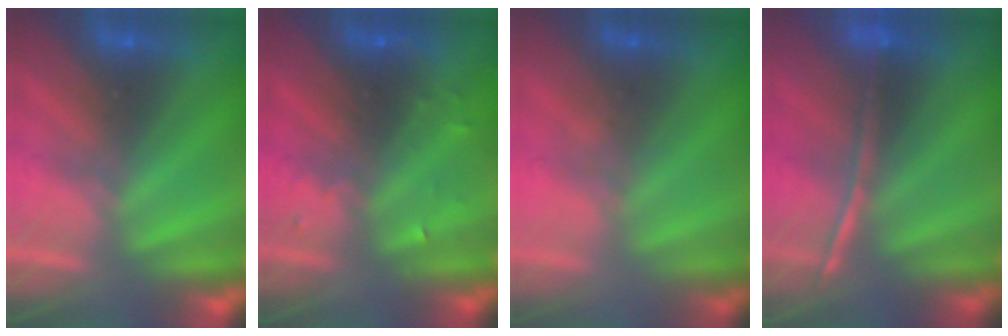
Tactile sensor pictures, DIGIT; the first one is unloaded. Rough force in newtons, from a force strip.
{"total": 2.9}
{"total": 1.8}
{"total": 1.5}